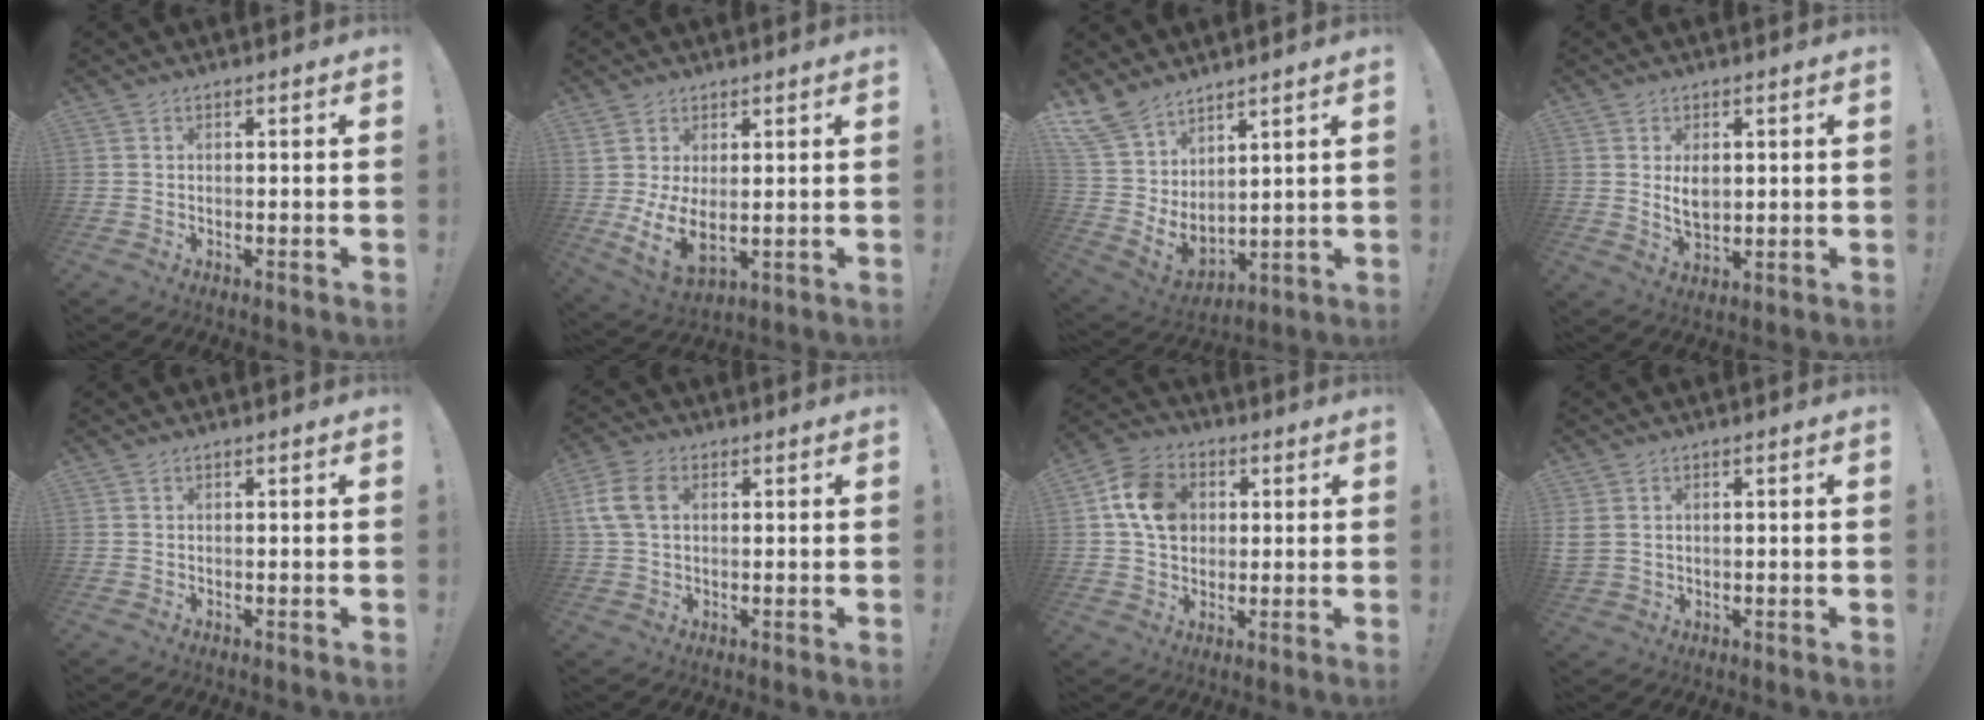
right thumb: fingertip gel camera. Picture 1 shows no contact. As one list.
[{"total": 8.6, "force": [2.5, 4.6, 6.8], "torque": [-0.123, -0.030, 0.052]}, {"total": 9.2, "force": [6.8, 4.9, 3.7], "torque": [-0.095, -0.066, 0.133]}, {"total": 5.6, "force": [1.4, 3.7, 4.0], "torque": [-0.054, -0.007, 0.022]}, {"total": 0.0}, {"total": 9.4, "force": [2.2, 6.4, 6.5], "torque": [-0.142, 0.009, 0.044]}, {"total": 12.9, "force": [2.7, 10.4, 7.1], "torque": [-0.115, 0.008, 0.059]}, {"total": 3.5, "force": [1.2, 3.0, 1.5], "torque": [-0.029, 0.001, 0.022]}]